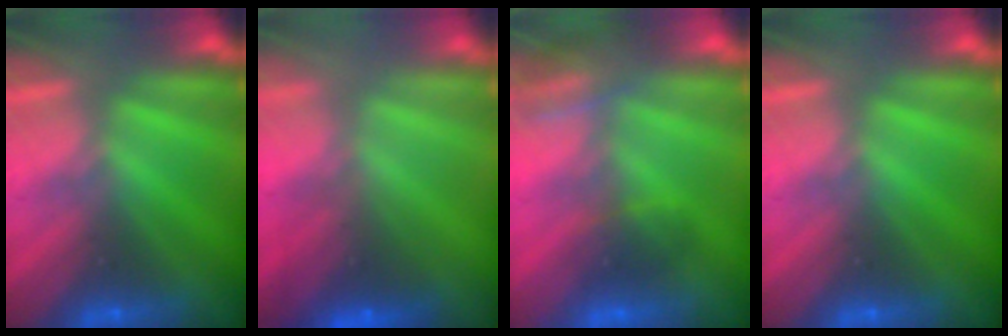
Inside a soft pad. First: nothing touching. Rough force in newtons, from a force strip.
{"total": 2.8}
{"total": 3.2}
{"total": 0.0}